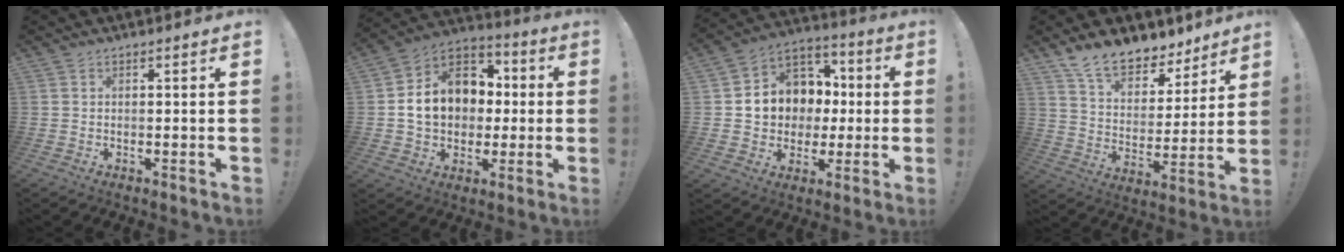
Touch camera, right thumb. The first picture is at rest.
{"total": 16.1, "force": [1.5, 12.7, 9.7], "torque": [-0.145, 0.010, 0.037]}
{"total": 11.4, "force": [0.3, 10.6, 4.3], "torque": [-0.057, 0.003, 0.026]}
{"total": 12.8, "force": [10.7, 5.6, 4.2], "torque": [-0.083, -0.083, 0.198]}